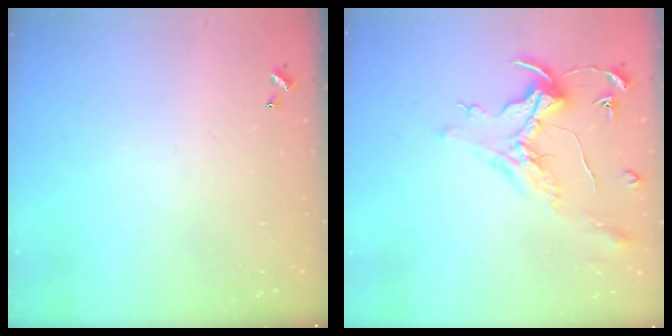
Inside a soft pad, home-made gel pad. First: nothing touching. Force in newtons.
{"total": 1.6, "press": 1.4, "slide": 0.7}